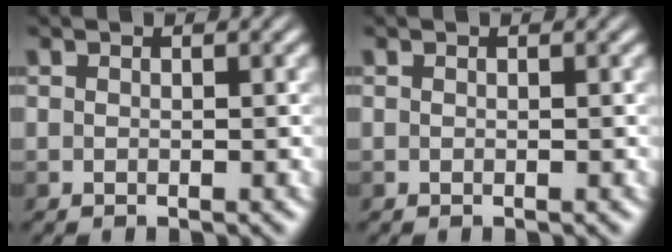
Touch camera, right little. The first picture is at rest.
{"total": 0.0}